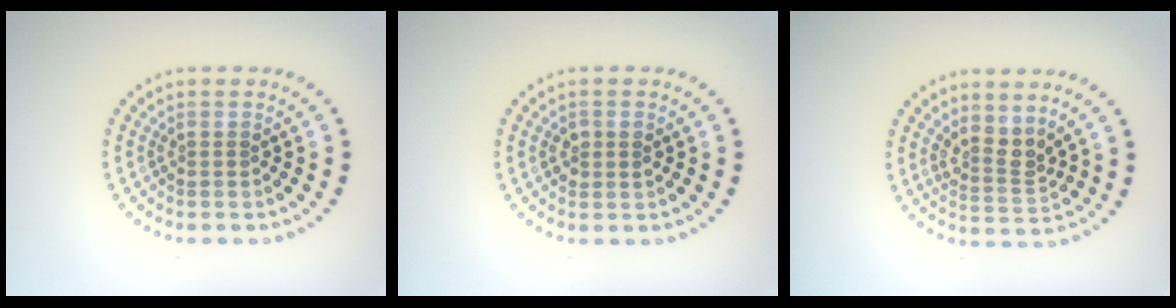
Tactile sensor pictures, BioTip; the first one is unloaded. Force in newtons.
{"total": 1.4, "press": 1.4, "slide": 0.3}
{"total": 2.7, "press": 2.0, "slide": 1.8}